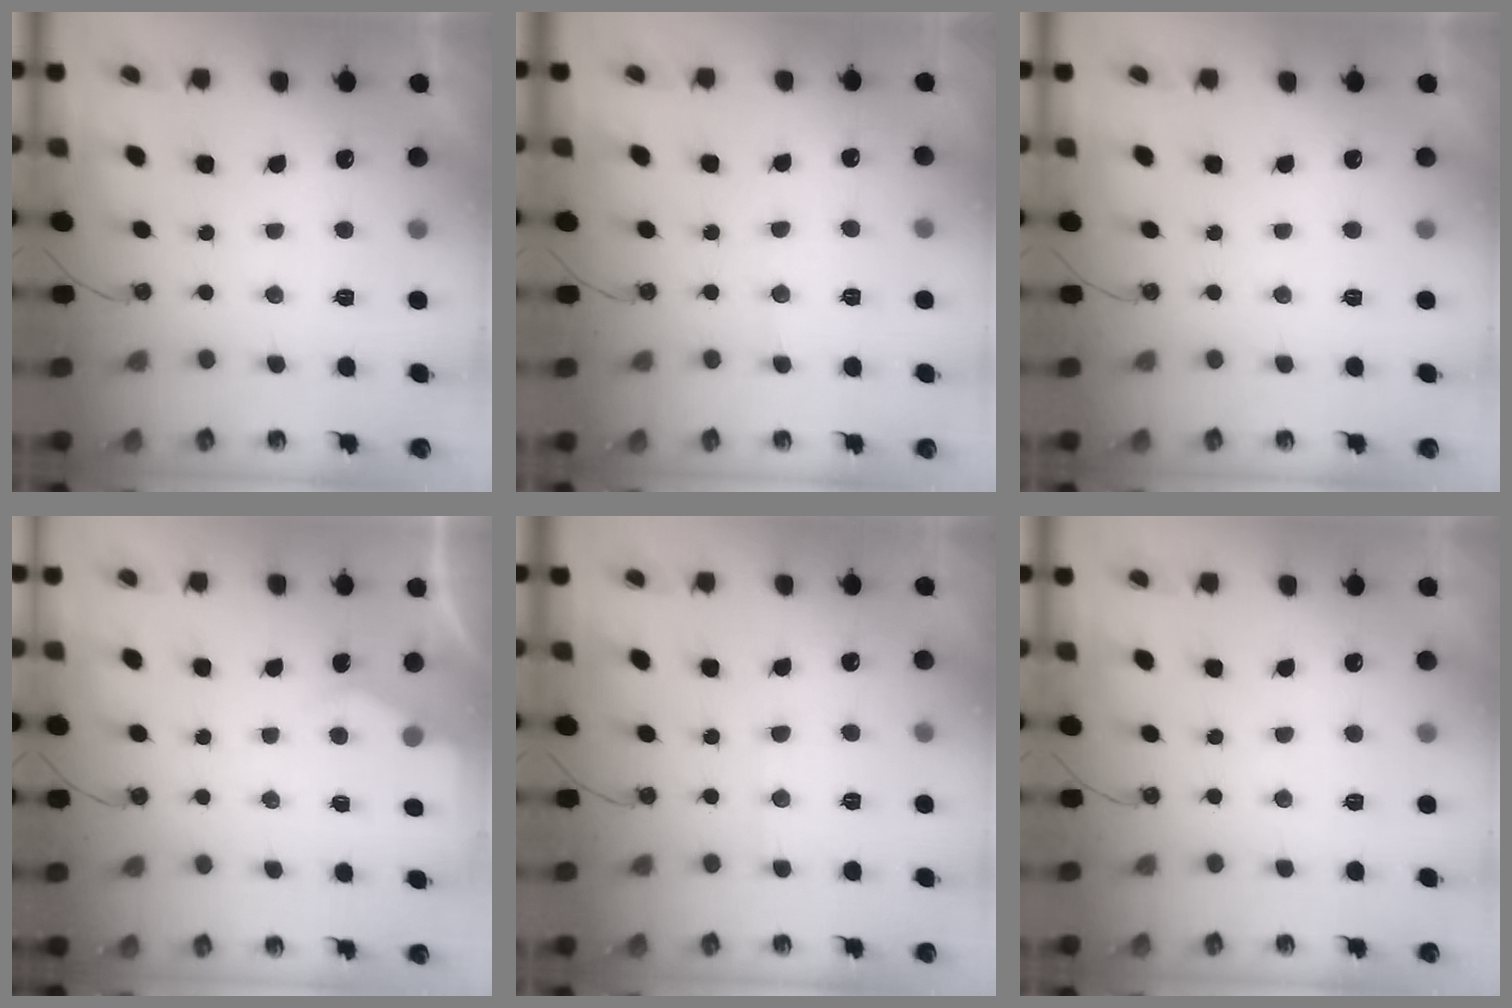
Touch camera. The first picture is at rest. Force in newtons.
{"total": 5.5, "press": 5.5, "slide": 0.5}
{"total": 0.0}
{"total": 3.7, "press": 3.7, "slide": 0.6}
{"total": 4.4, "press": 4.3, "slide": 0.6}
{"total": 5.4, "press": 5.4, "slide": 0.4}